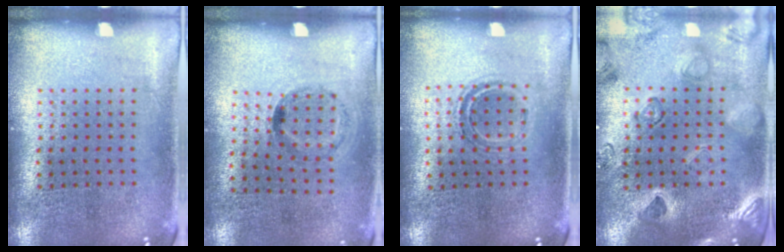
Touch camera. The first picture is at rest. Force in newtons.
{"total": 1.3, "press": 0.7, "slide": 1.1}
{"total": 1.1, "press": 1.0, "slide": 0.5}
{"total": 2.3, "press": 2.2, "slide": 0.8}